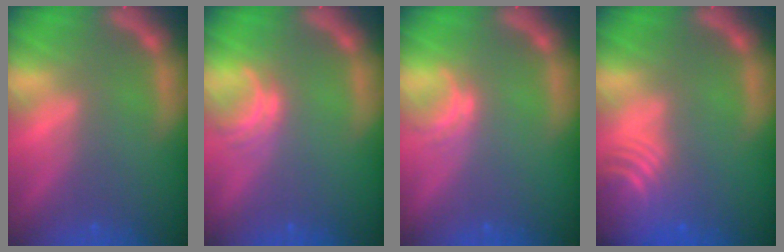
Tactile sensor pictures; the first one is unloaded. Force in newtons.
{"total": 2.0}
{"total": 1.5}
{"total": 8.0}